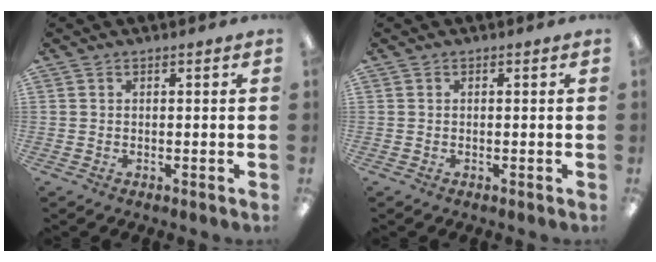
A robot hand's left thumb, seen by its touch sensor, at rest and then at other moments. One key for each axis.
{"total": 0.0}